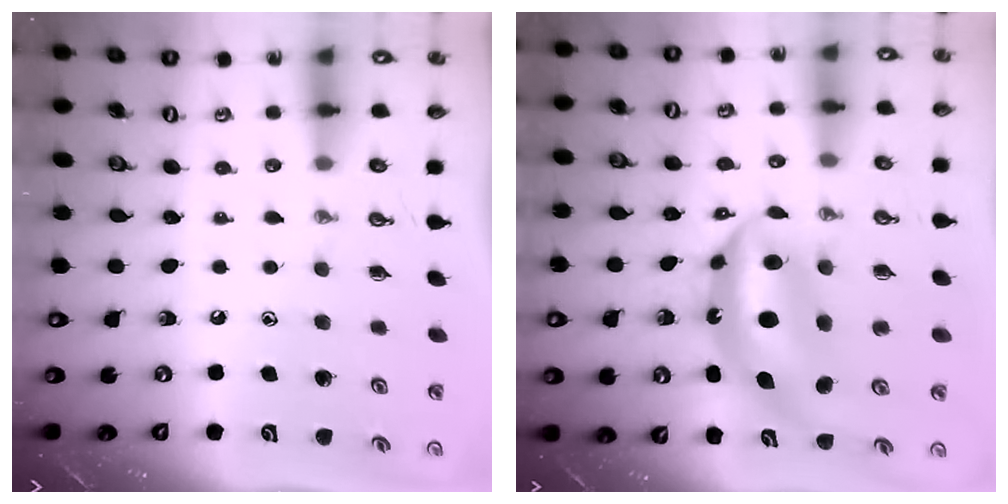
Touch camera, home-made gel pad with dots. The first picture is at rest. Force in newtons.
{"total": 9.4, "press": 9.3, "slide": 0.9}